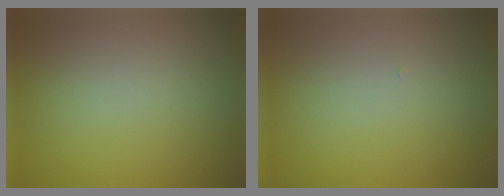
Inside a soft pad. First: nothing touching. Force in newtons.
{"total": 0.0}